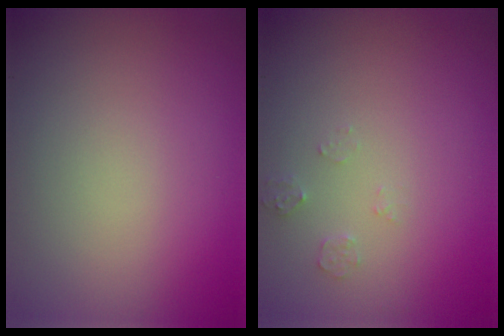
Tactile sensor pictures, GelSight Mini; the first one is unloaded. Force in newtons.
{"total": 1.1, "press": 1.1, "slide": 0.1}